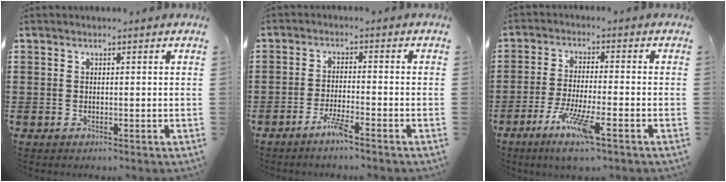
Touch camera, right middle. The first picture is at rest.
{"total": 5.4, "force": [-3.9, 0.3, 3.7], "torque": [-0.079, -0.007, -0.073]}
{"total": 6.8, "force": [-4.2, 0.6, 5.4], "torque": [-0.109, -0.011, -0.078]}